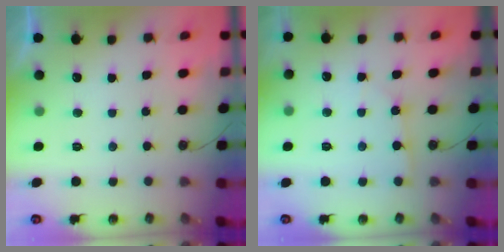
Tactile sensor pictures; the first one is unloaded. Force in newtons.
{"total": 2.8, "press": 2.8, "slide": 0.3}